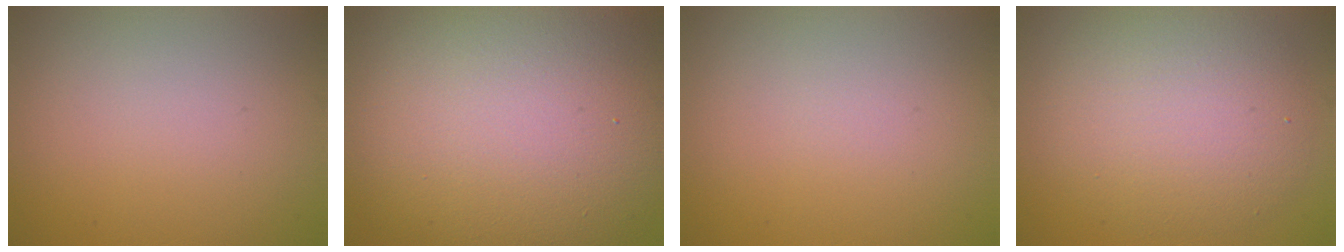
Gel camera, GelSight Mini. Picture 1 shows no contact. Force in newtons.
{"total": 16.3, "press": 16.2, "slide": 1.1}
{"total": 0.0}
{"total": 6.6, "press": 6.6, "slide": 0.4}